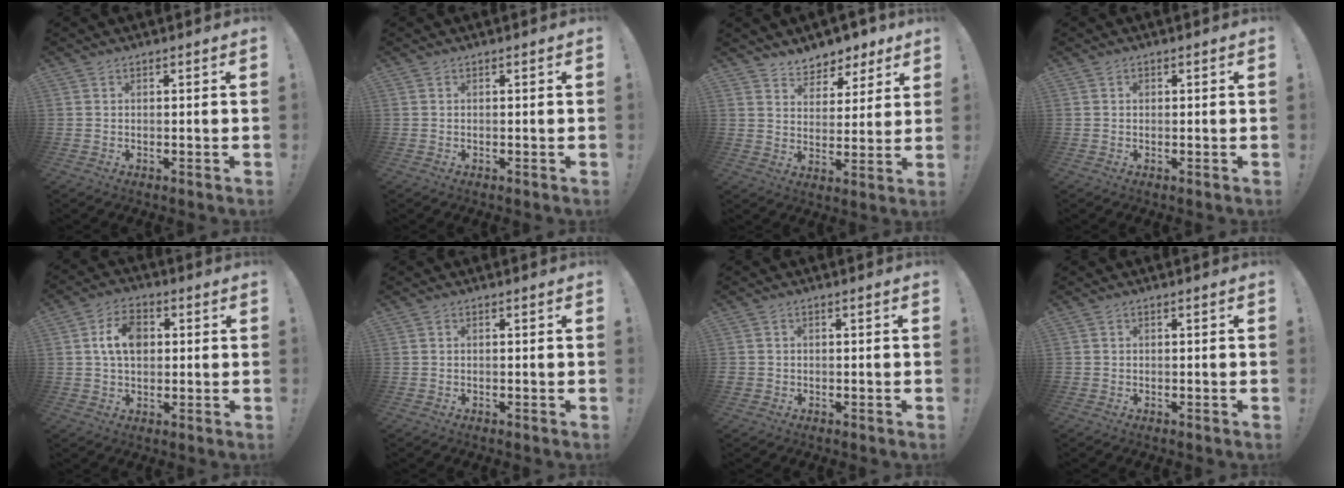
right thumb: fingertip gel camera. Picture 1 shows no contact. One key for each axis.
{"total": 0.0}
{"total": 6.9, "fx": 5.6, "fy": 3.9, "fz": 0.9, "tx": -0.008, "ty": -0.053, "tz": 0.106}
{"total": 0.5, "fx": 0.1, "fy": 0.5, "fz": 0.2, "tx": 0.002, "ty": 0.001, "tz": 0.000}
{"total": 9.1, "fx": 1.6, "fy": 6.2, "fz": 6.5, "tx": -0.097, "ty": 0.010, "tz": 0.030}
{"total": 0.0}
{"total": 1.5, "fx": -0.6, "fy": 1.3, "fz": 0.3, "tx": -0.005, "ty": 0.005, "tz": -0.010}
{"total": 0.6, "fx": -0.4, "fy": 0.5, "fz": 0.1, "tx": -0.001, "ty": 0.003, "tz": -0.007}